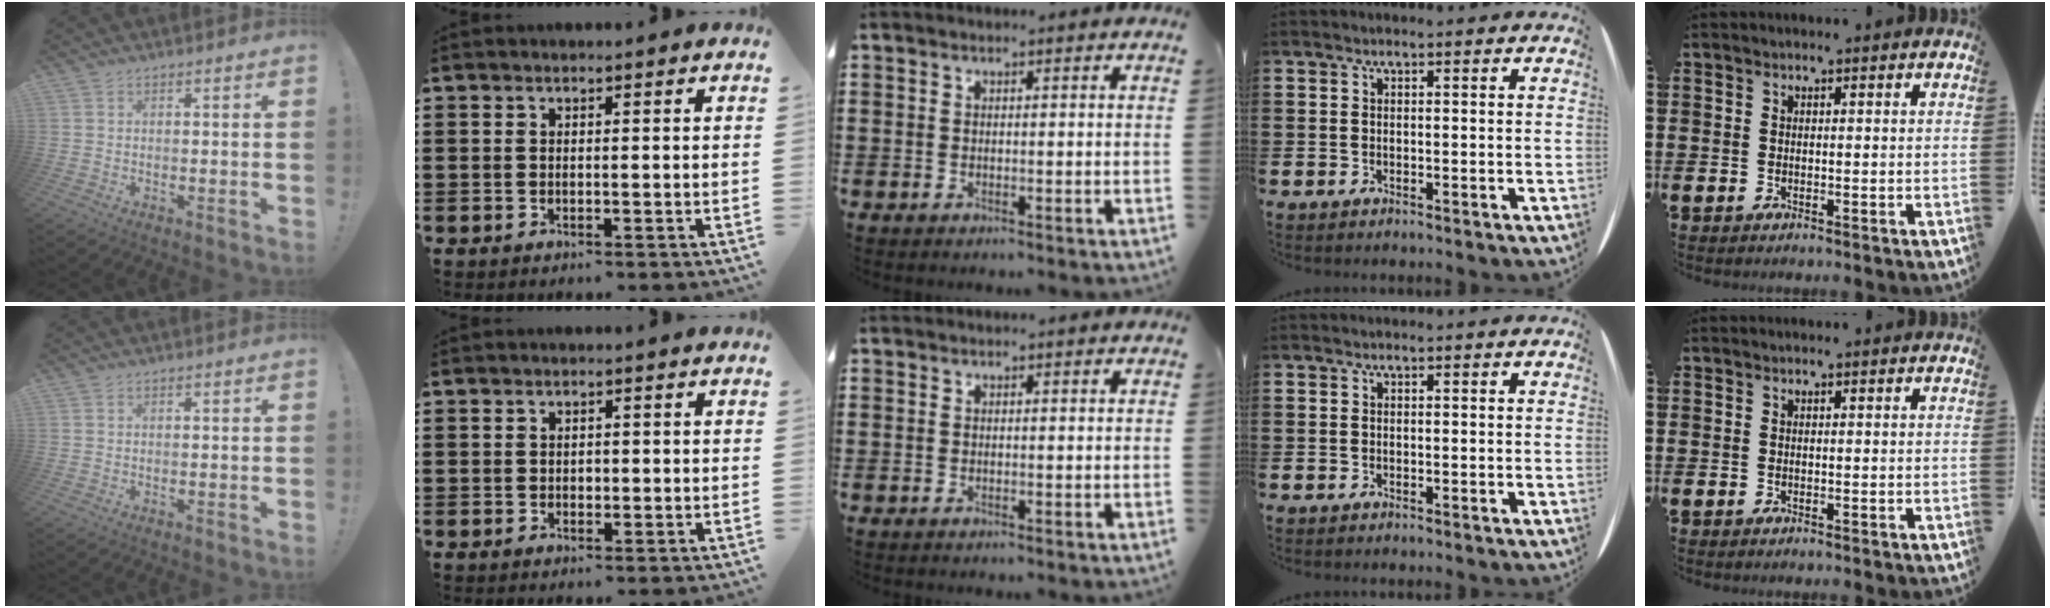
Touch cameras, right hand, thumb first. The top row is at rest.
{"index": {"total": 0.8, "force": [0.0, 0.6, 0.5], "torque": [-0.012, 0.003, -0.001]}}